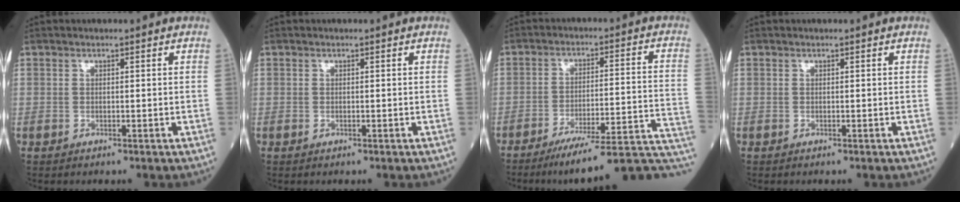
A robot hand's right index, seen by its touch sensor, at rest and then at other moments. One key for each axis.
{"total": 0.0}
{"total": 19.8, "fx": -17.1, "fy": 0.4, "fz": 10.1, "tx": -0.068, "ty": 0.018, "tz": -0.234}
{"total": 0.0}